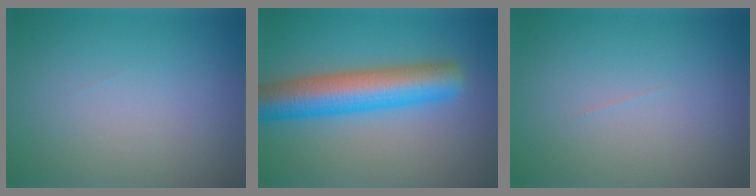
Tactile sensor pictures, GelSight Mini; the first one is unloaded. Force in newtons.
{"total": 7.9, "press": 7.9, "slide": 0.3}
{"total": 0.0}